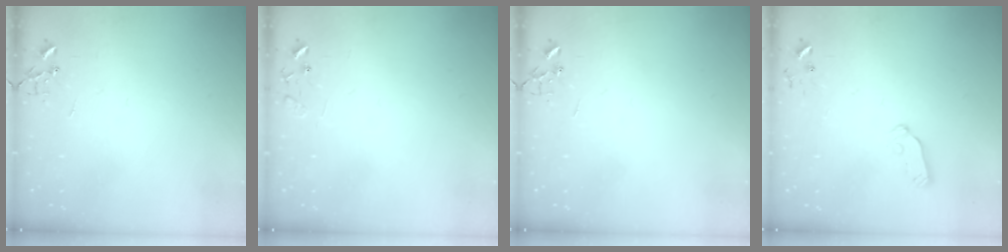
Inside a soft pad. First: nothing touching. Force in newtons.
{"total": 7.7, "press": 7.7, "slide": 0.6}
{"total": 0.0}
{"total": 6.0, "press": 6.0, "slide": 0.5}